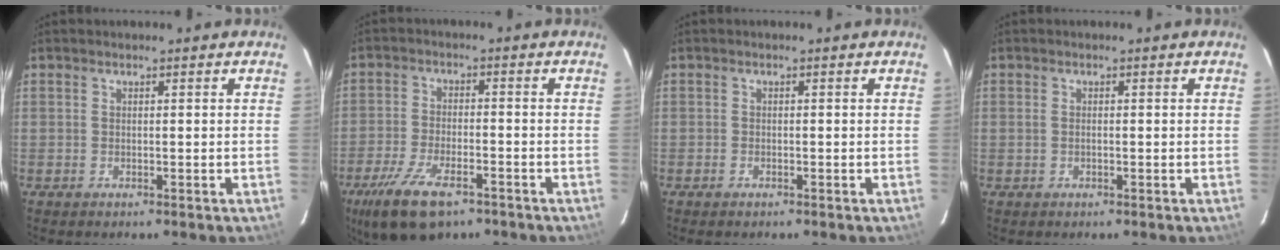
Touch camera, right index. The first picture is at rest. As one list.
[{"total": 12.3, "force": [-7.9, 4.8, 8.1], "torque": [-0.185, -0.026, -0.142]}, {"total": 0.8, "force": [-0.7, 0.4, 0.3], "torque": [-0.008, -0.001, -0.015]}, {"total": 0.9, "force": [-0.2, 0.5, 0.7], "torque": [-0.015, 0.000, -0.004]}]